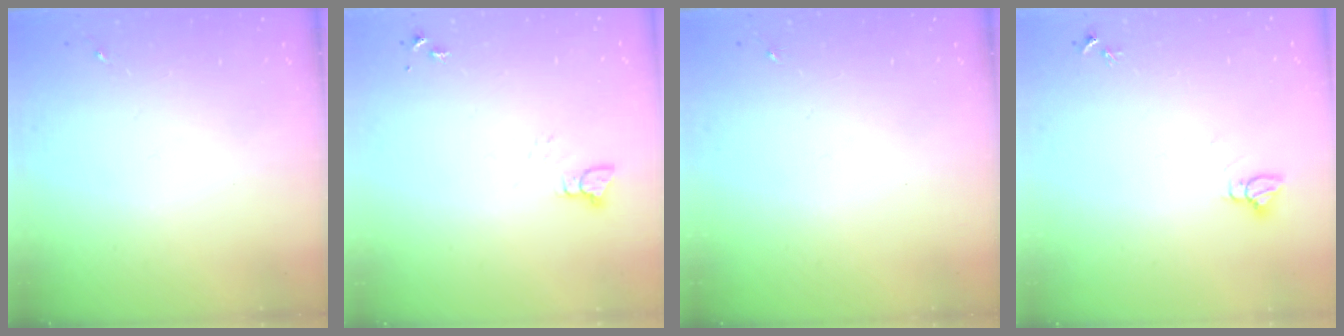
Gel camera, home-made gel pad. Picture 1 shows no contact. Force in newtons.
{"total": 2.5, "press": 2.5, "slide": 0.1}
{"total": 0.0}
{"total": 3.2, "press": 3.2, "slide": 0.1}